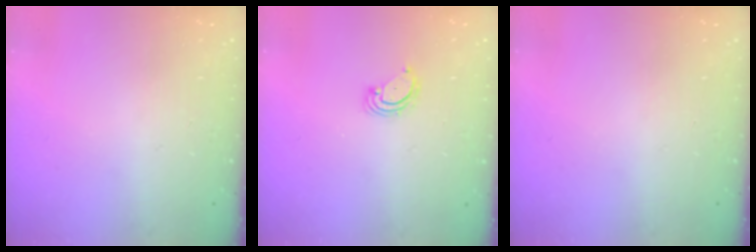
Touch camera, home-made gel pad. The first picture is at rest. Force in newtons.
{"total": 3.2, "press": 3.2, "slide": 0.3}
{"total": 0.0}